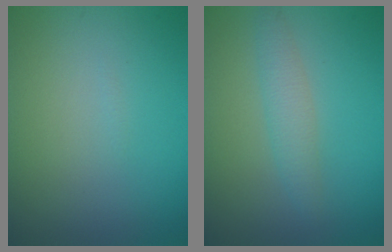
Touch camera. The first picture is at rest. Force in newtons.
{"total": 2.1, "press": 2.1, "slide": 0.1}